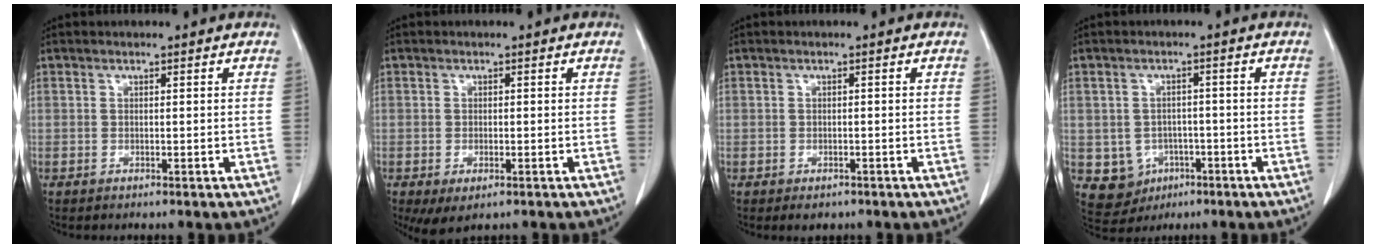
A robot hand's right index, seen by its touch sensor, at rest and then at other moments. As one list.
[{"total": 3.5, "force": [-1.6, 1.6, 2.7], "torque": [-0.046, -0.009, -0.015]}, {"total": 1.7, "force": [-1.1, 1.1, 0.7], "torque": [-0.009, 0.000, -0.007]}, {"total": 6.3, "force": [-1.9, 5.9, 1.3], "torque": [-0.023, 0.006, -0.017]}]